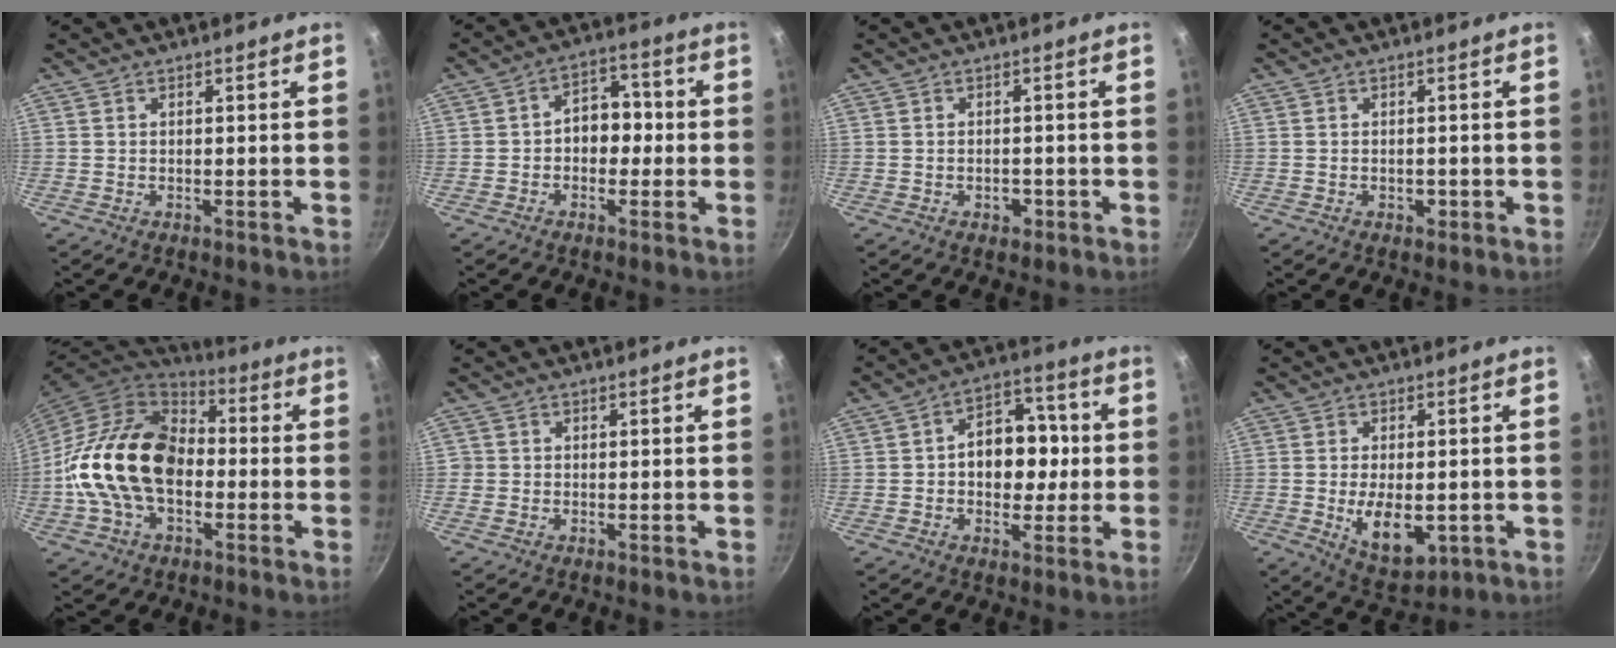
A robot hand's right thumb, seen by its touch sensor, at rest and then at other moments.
{"total": 7.3, "force": [-0.6, 5.4, 4.8], "torque": [-0.019, 0.025, -0.020]}
{"total": 2.2, "force": [-0.9, 1.5, 1.4], "torque": [-0.015, 0.007, -0.011]}
{"total": 1.6, "force": [-0.5, 1.1, 1.0], "torque": [-0.013, 0.003, -0.008]}
{"total": 20.9, "force": [-2.1, 14.4, 15.0], "torque": [-0.251, 0.040, -0.050]}
{"total": 1.1, "force": [-0.2, 1.0, 0.2], "torque": [-0.001, 0.001, -0.005]}
{"total": 11.8, "force": [0.0, 8.6, 8.0], "torque": [-0.062, 0.024, -0.012]}
{"total": 9.9, "force": [-1.8, 5.5, 8.1], "torque": [-0.113, -0.007, -0.012]}